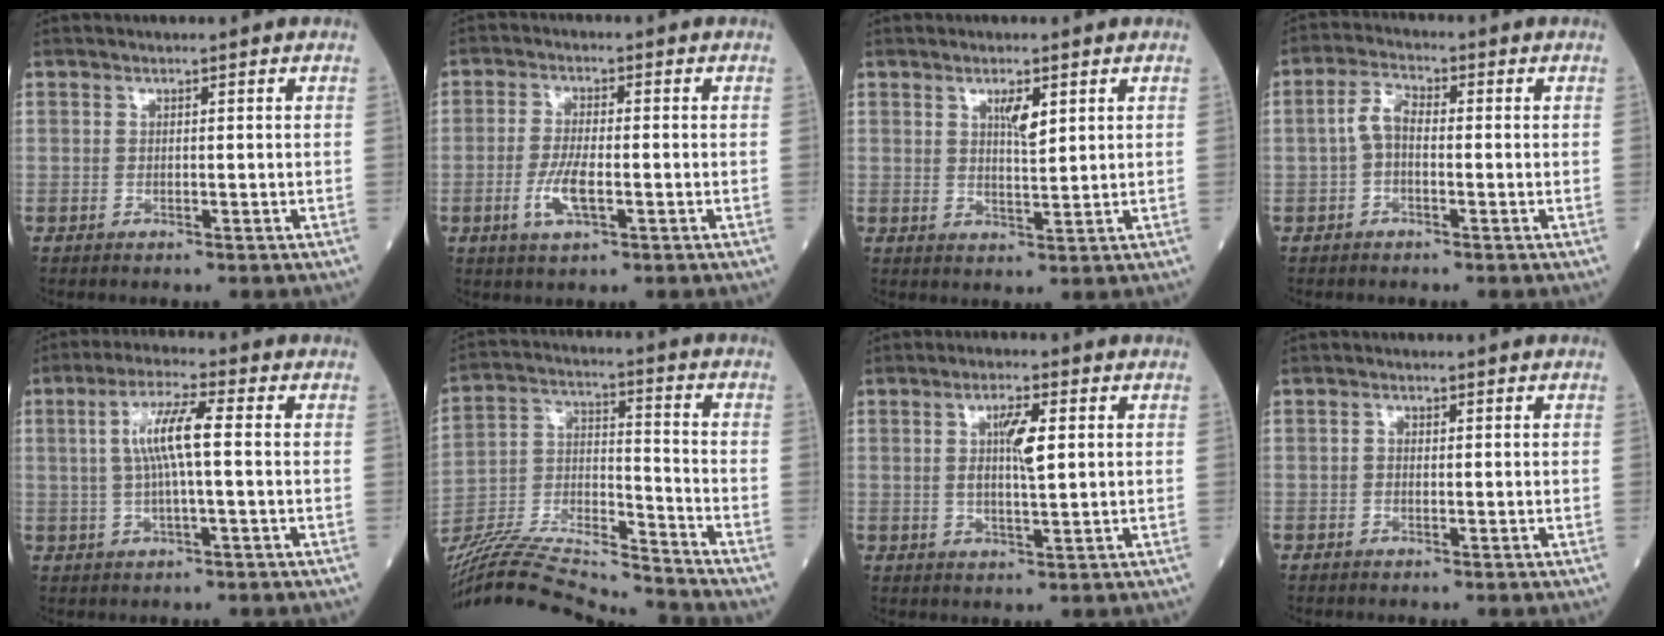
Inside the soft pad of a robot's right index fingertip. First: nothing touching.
{"total": 5.1, "force": [-1.6, 1.2, 4.7], "torque": [-0.098, -0.005, -0.029]}
{"total": 3.4, "force": [1.7, 0.7, 2.9], "torque": [-0.051, -0.001, 0.030]}
{"total": 3.9, "force": [-0.4, 1.8, 3.4], "torque": [-0.068, 0.012, -0.012]}
{"total": 7.1, "force": [0.7, 0.5, 7.0], "torque": [-0.140, 0.012, 0.012]}
{"total": 20.5, "force": [-19.6, -0.1, 5.9], "torque": [-0.130, -0.002, -0.336]}
{"total": 5.2, "force": [1.1, 0.8, 5.0], "torque": [-0.091, 0.003, 0.021]}
{"total": 0.5, "force": [-0.1, 0.4, 0.4], "torque": [-0.005, 0.002, -0.006]}